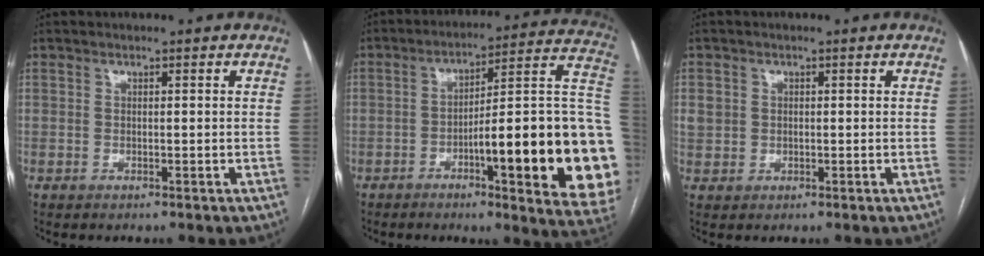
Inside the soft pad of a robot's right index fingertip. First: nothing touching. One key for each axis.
{"total": 27.1, "fx": -5.6, "fy": 3.4, "fz": 26.3, "tx": -0.247, "ty": 0.015, "tz": -0.075}
{"total": 2.7, "fx": 0.5, "fy": 2.5, "fz": 0.9, "tx": -0.019, "ty": 0.010, "tz": 0.016}